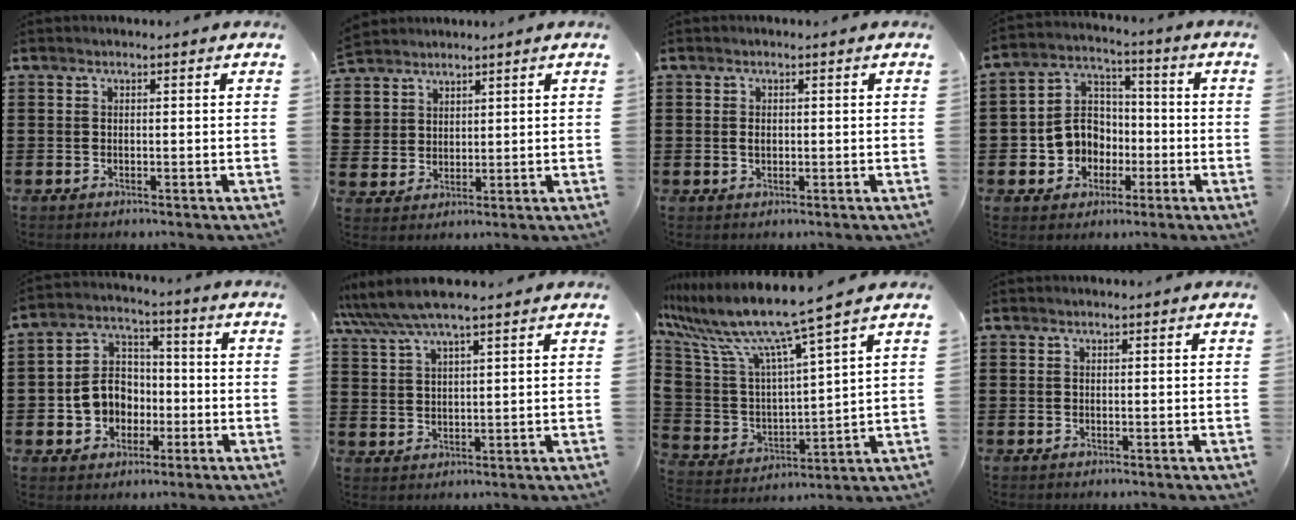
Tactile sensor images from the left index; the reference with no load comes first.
{"total": 4.1, "force": [3.0, 2.8, -0.3], "torque": [-0.015, 0.000, 0.056]}
{"total": 1.3, "force": [0.0, 0.8, 1.1], "torque": [-0.024, 0.004, -0.001]}
{"total": 7.4, "force": [-1.9, 6.8, 2.2], "torque": [-0.081, 0.006, -0.040]}
{"total": 7.6, "force": [-2.0, 6.7, 3.1], "torque": [-0.086, 0.023, -0.038]}
{"total": 6.6, "force": [5.7, 0.9, 3.1], "torque": [-0.076, -0.016, 0.103]}
{"total": 9.2, "force": [7.5, 0.1, 5.4], "torque": [-0.140, -0.054, 0.119]}
{"total": 0.0}